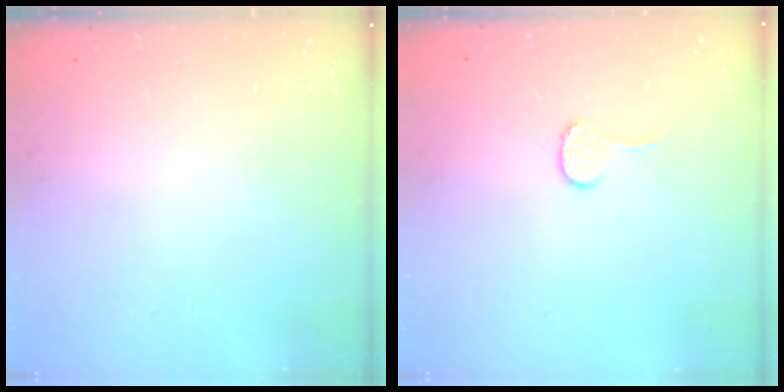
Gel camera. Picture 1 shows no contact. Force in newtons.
{"total": 4.1, "press": 4.1, "slide": 0.4}